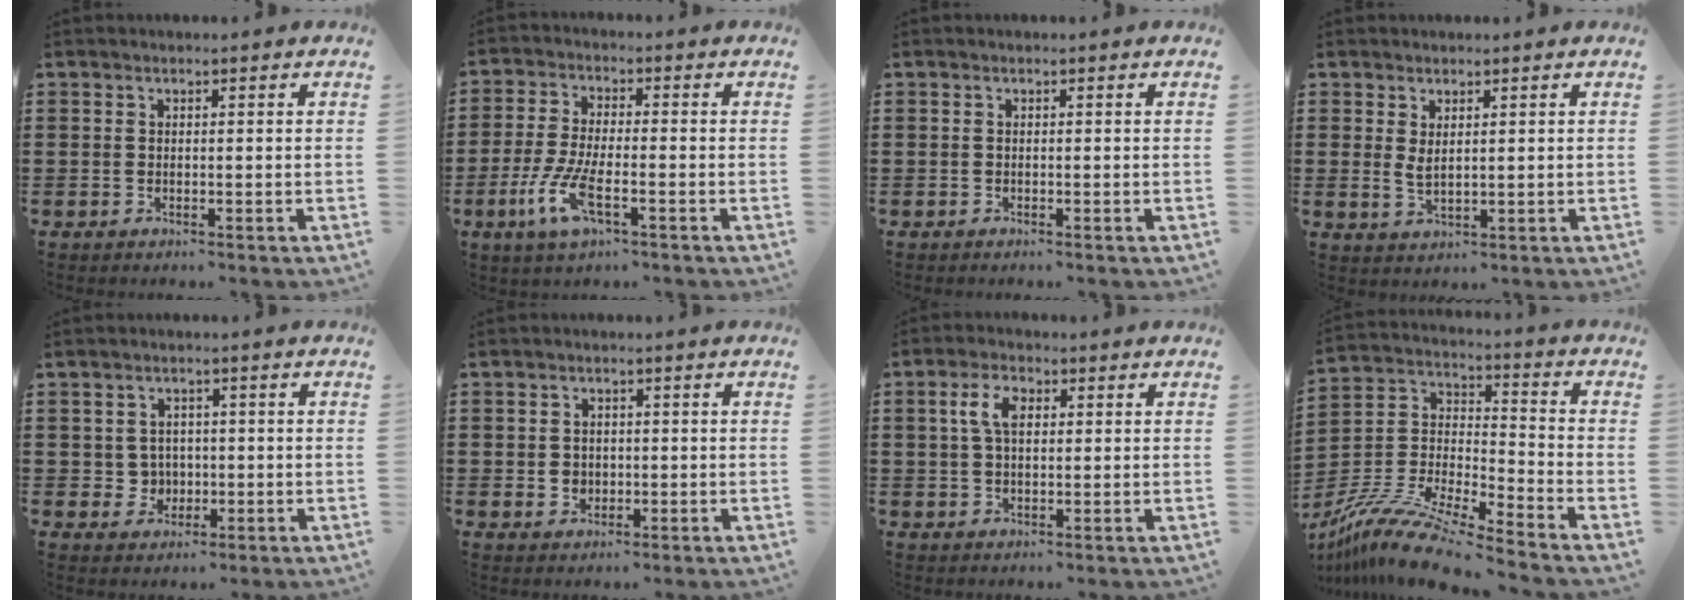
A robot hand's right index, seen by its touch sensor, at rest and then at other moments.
{"total": 7.3, "force": [-3.1, 2.0, 6.3], "torque": [-0.150, -0.020, -0.060]}
{"total": 0.0}
{"total": 2.2, "force": [1.2, 0.8, 1.7], "torque": [-0.034, 0.003, 0.022]}
{"total": 3.4, "force": [-0.2, 3.3, 0.9], "torque": [-0.032, 0.008, -0.006]}
{"total": 2.1, "force": [-0.2, 2.0, 0.7], "torque": [-0.020, 0.007, -0.006]}
{"total": 4.6, "force": [1.1, 2.3, 3.9], "torque": [-0.083, 0.014, 0.017]}
{"total": 11.8, "force": [-10.6, 0.8, 5.1], "torque": [-0.113, 0.016, -0.216]}